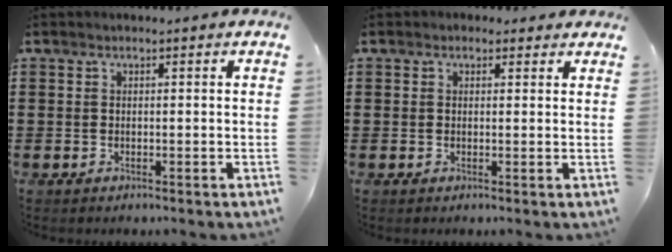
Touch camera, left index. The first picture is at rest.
{"total": 1.3, "force": [0.9, 0.9, 0.2], "torque": [-0.007, 0.008, 0.018]}